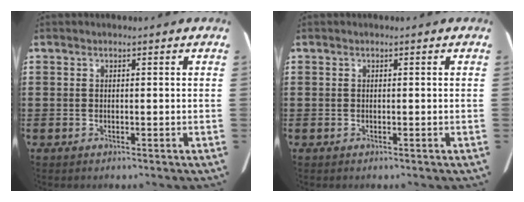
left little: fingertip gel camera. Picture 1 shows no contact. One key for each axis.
{"total": 0.0}